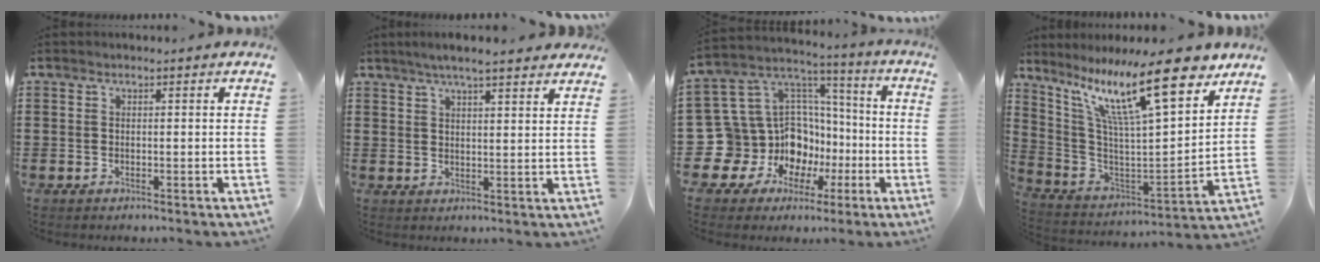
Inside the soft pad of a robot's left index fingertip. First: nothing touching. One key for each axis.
{"total": 4.9, "fx": 4.1, "fy": 0.3, "fz": 2.6, "tx": -0.060, "ty": -0.005, "tz": 0.073}
{"total": 13.3, "fx": -4.2, "fy": 12.3, "fz": 2.7, "tx": -0.103, "ty": -0.037, "tz": -0.032}
{"total": 16.1, "fx": 10.7, "fy": 3.2, "fz": 11.7, "tx": -0.227, "ty": -0.057, "tz": 0.174}